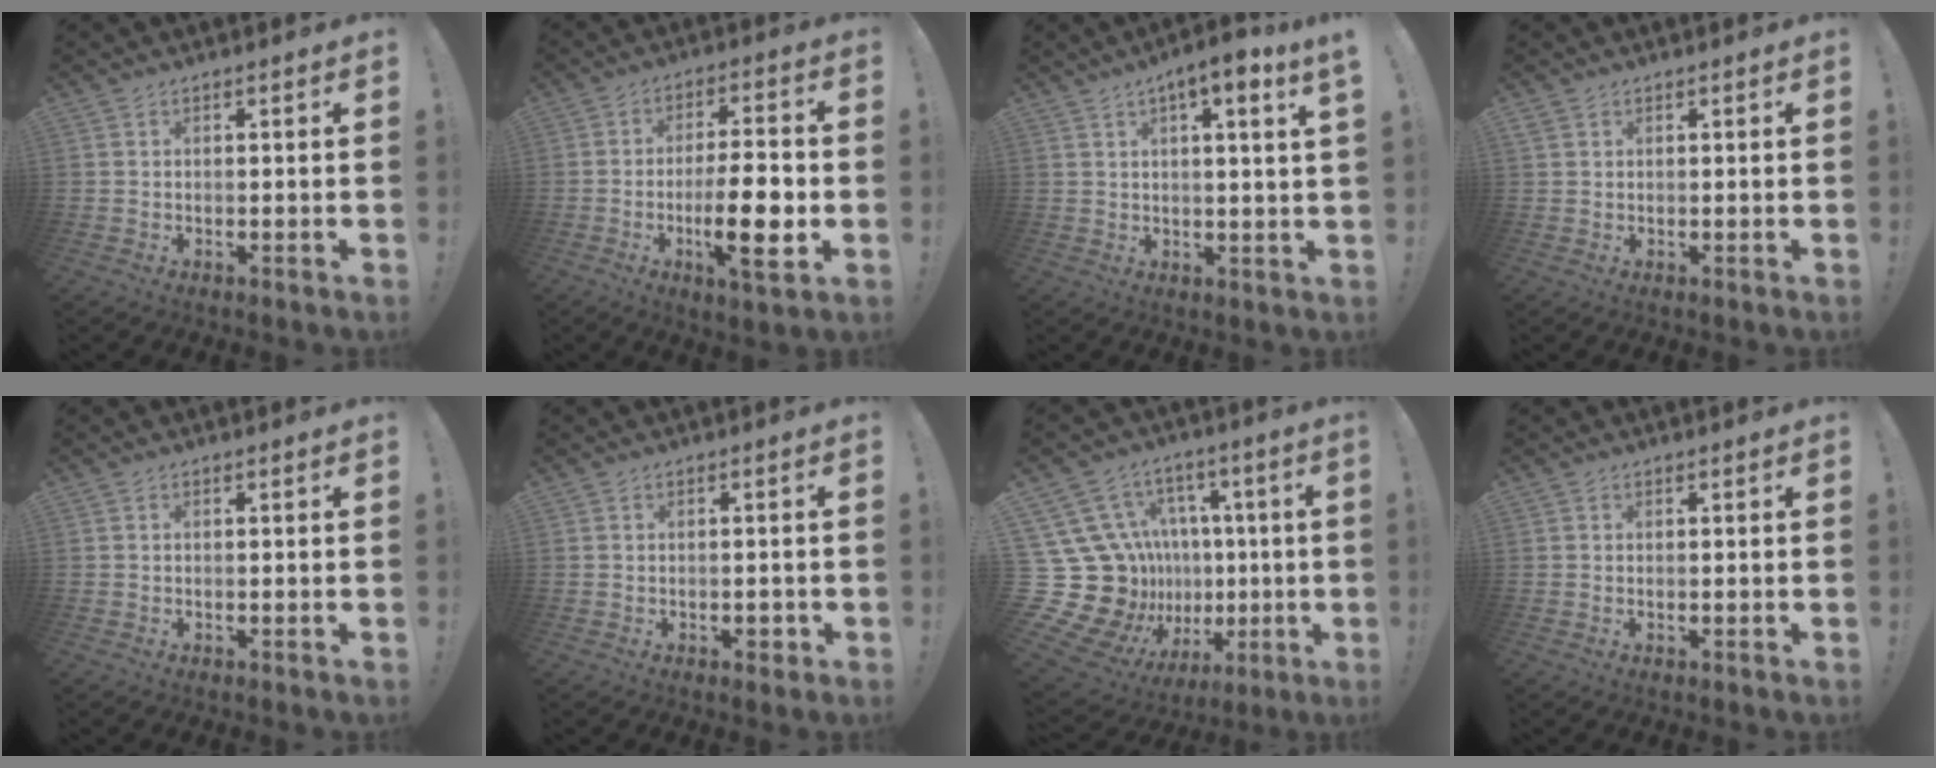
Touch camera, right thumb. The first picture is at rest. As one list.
[{"total": 15.5, "force": [-4.0, 4.1, 14.4], "torque": [-0.226, 0.002, -0.066]}, {"total": 6.8, "force": [3.0, 0.4, 6.1], "torque": [-0.079, -0.017, 0.043]}, {"total": 1.3, "force": [0.9, 0.8, 0.5], "torque": [-0.003, -0.001, 0.015]}, {"total": 0.0}, {"total": 1.8, "force": [-0.8, 1.2, 1.2], "torque": [-0.012, 0.002, -0.014]}, {"total": 23.9, "force": [0.1, 20.9, 11.5], "torque": [-0.213, -0.033, 0.090]}, {"total": 0.0}]